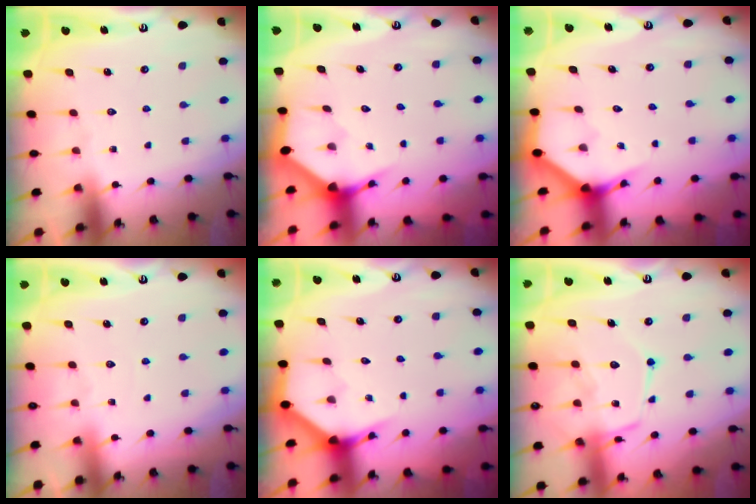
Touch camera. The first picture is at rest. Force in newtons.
{"total": 3.6, "press": 3.6, "slide": 0.1}
{"total": 3.7, "press": 3.7, "slide": 0.3}
{"total": 2.7, "press": 2.7, "slide": 0.3}
{"total": 4.0, "press": 4.0, "slide": 0.2}
{"total": 14.6, "press": 14.6, "slide": 1.3}